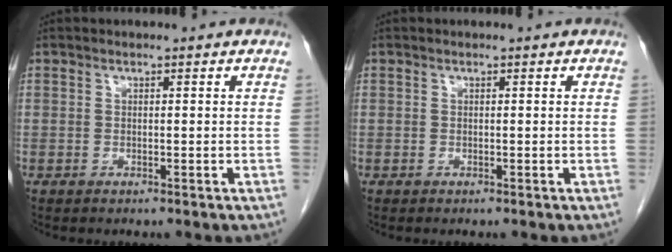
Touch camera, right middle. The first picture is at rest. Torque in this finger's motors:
{"motor_torque": [0.39, -0.34, 0.01, 0.01]}